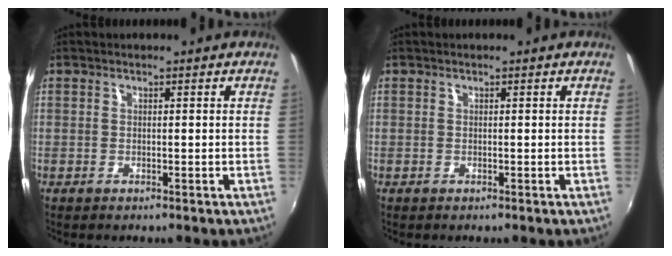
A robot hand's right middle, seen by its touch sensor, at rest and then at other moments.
{"total": 0.0}